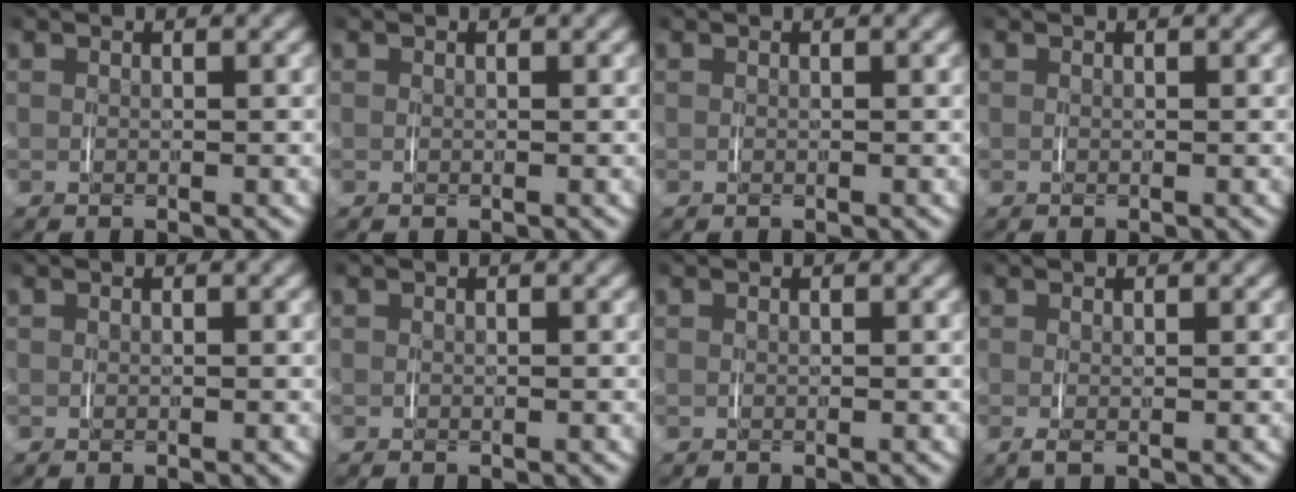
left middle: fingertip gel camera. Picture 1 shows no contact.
{"total": 0.0}
{"total": 0.0}
{"total": 0.0}
{"total": 0.0}
{"total": 0.0}
{"total": 0.0}
{"total": 0.6, "force": [-0.1, -0.2, 0.6], "torque": [-0.008, -0.003, -0.002]}